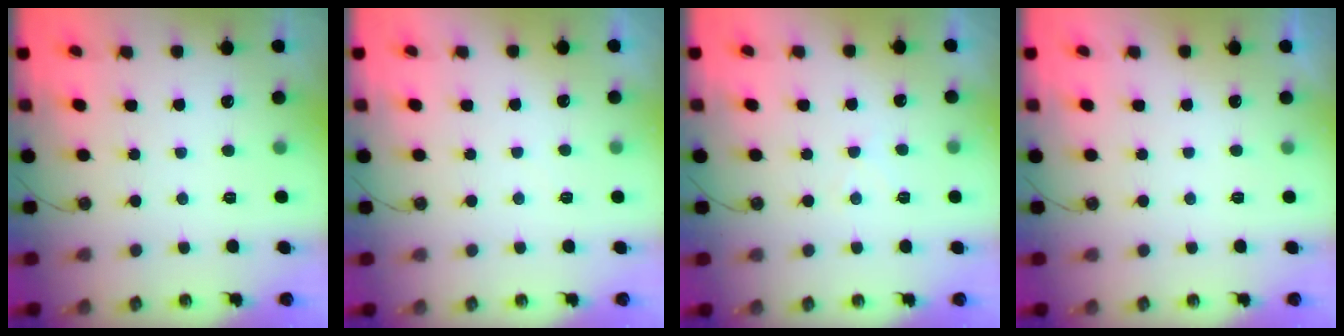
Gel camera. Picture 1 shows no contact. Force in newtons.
{"total": 2.9, "press": 2.9, "slide": 0.4}
{"total": 3.7, "press": 3.7, "slide": 0.6}
{"total": 0.0}